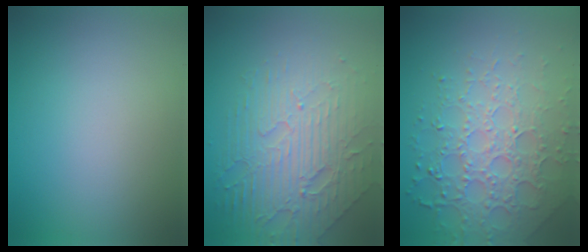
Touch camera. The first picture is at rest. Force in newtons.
{"total": 6.4, "press": 4.8, "slide": 4.4}
{"total": 6.2, "press": 4.7, "slide": 4.0}